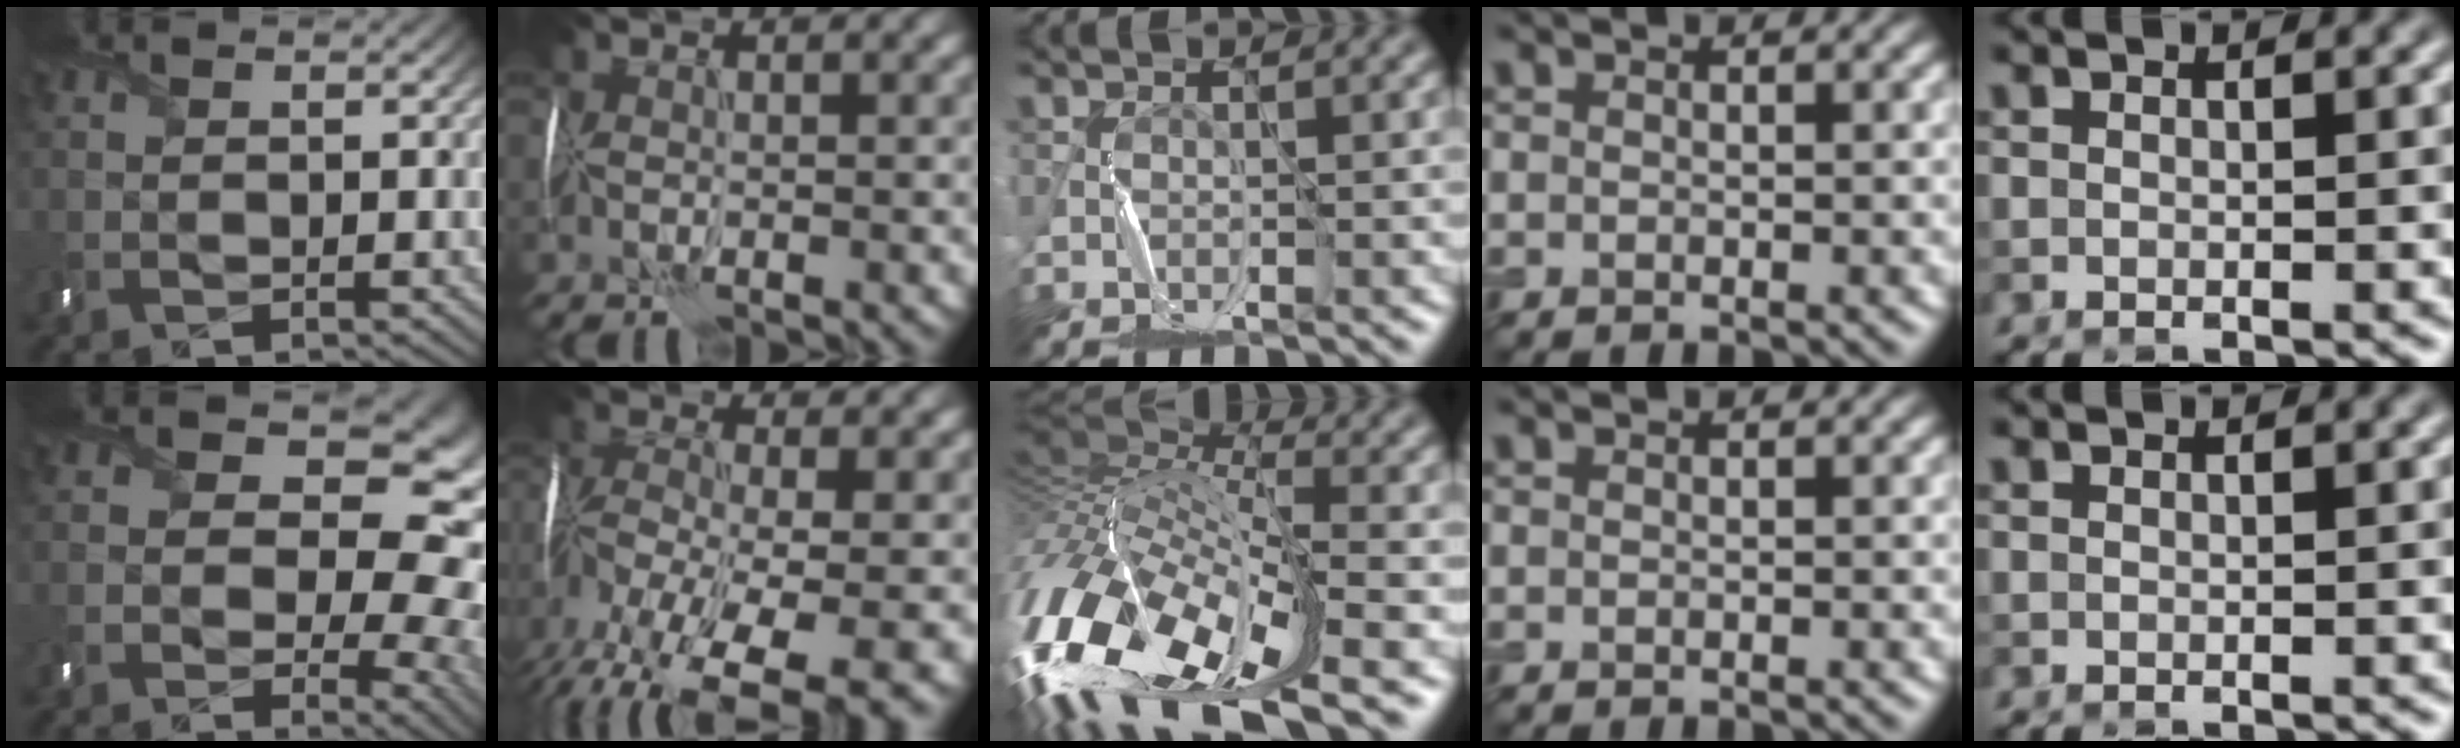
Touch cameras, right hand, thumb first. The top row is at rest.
{"thumb": {"total": 16.7, "force": [2.1, 11.2, 12.2], "torque": [-0.140, -0.008, 0.053]}, "index": {"total": 14.2, "force": [-8.6, 5.7, 9.8], "torque": [-0.196, -0.026, -0.113]}, "middle": {"total": 15.8, "force": [-7.6, 7.2, 11.8], "torque": [-0.268, 0.011, -0.140]}}